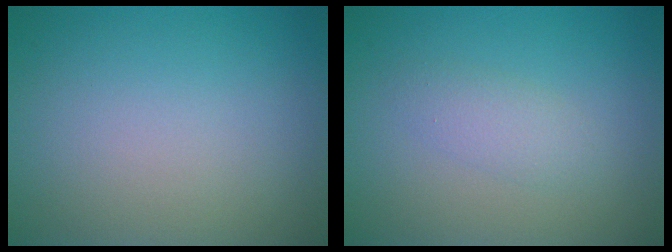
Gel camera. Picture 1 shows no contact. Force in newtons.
{"total": 1.8, "press": 1.8, "slide": 0.0}